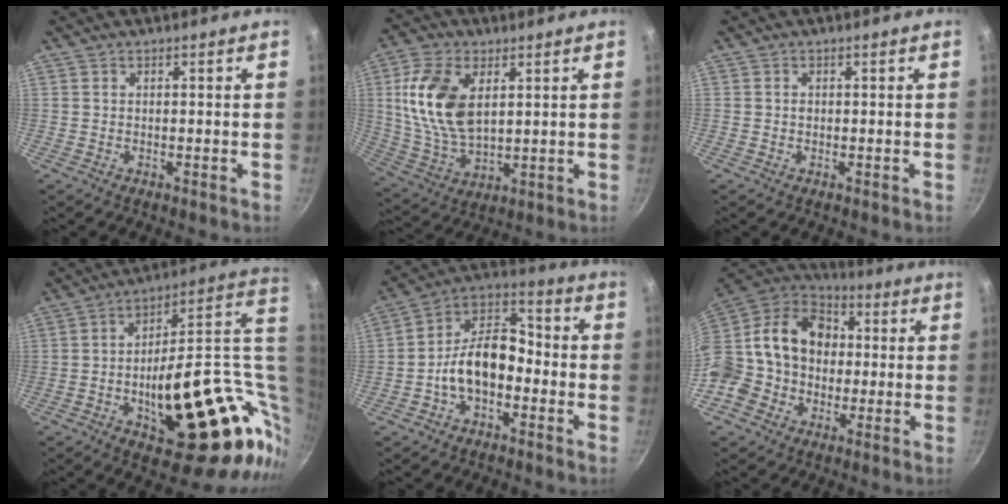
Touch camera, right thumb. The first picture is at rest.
{"total": 14.8, "force": [3.7, 8.5, 11.6], "torque": [-0.215, -0.015, 0.082]}
{"total": 0.5, "force": [0.0, 0.4, 0.2], "torque": [-0.002, 0.002, 0.000]}
{"total": 31.2, "force": [-0.1, 13.8, 27.9], "torque": [-0.359, 0.010, 0.018]}
{"total": 12.9, "force": [-3.4, 8.1, 9.4], "torque": [-0.129, 0.060, -0.075]}
{"total": 21.0, "force": [-0.8, 17.8, 11.0], "torque": [-0.197, 0.061, -0.021]}